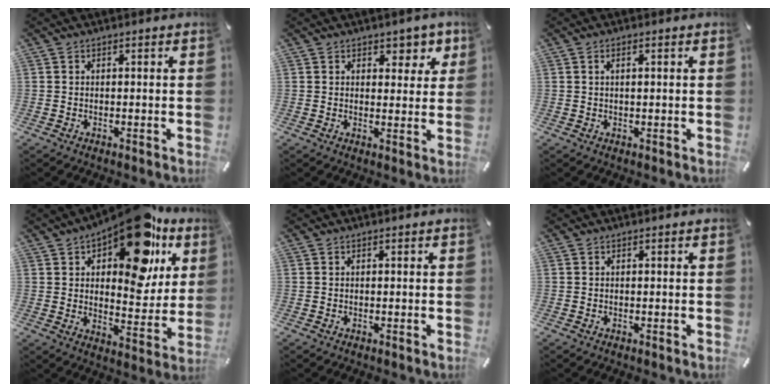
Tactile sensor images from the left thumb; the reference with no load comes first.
{"total": 4.9, "force": [2.9, 3.3, 2.1], "torque": [-0.004, -0.019, 0.043]}
{"total": 1.4, "force": [0.3, 0.4, 1.3], "torque": [-0.024, 0.002, 0.005]}
{"total": 21.5, "force": [12.8, 10.1, 13.9], "torque": [-0.194, -0.083, 0.214]}
{"total": 0.0}
{"total": 0.0}